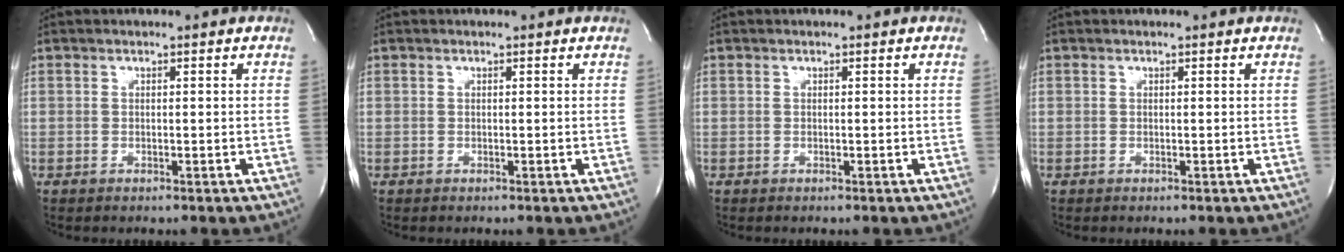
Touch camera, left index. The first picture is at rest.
{"total": 0.0}
{"total": 0.0}
{"total": 0.0}